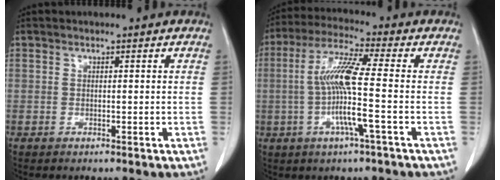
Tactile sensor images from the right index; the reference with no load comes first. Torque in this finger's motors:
{"motor_torque": [1.85, -0.29, 1.00, 0.16]}